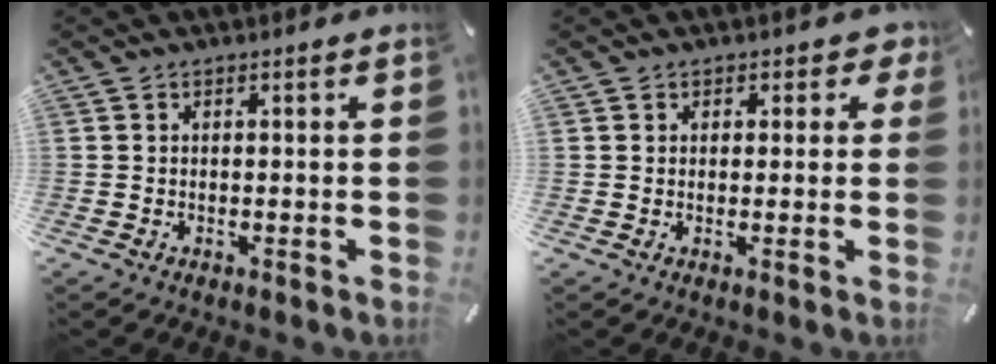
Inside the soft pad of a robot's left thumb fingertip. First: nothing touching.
{"total": 2.1, "force": [0.7, 1.8, 0.7], "torque": [0.010, -0.002, 0.005]}